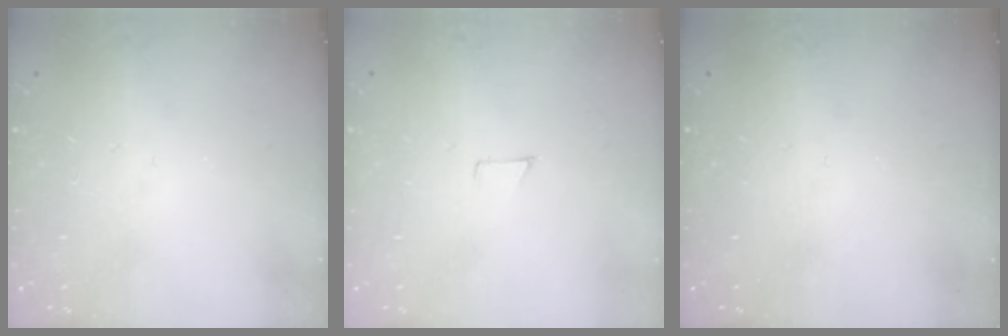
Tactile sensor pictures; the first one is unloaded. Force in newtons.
{"total": 3.6, "press": 3.6, "slide": 0.3}
{"total": 0.0}